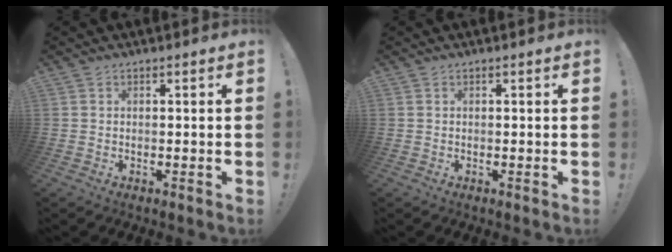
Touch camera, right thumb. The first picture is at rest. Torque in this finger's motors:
{"motor_torque": [0.00, 0.01, 0.00, 0.00, 0.00]}